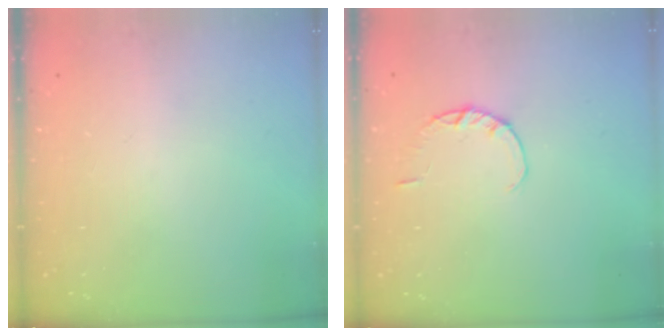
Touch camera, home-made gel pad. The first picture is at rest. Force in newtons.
{"total": 1.8, "press": 1.8, "slide": 0.3}